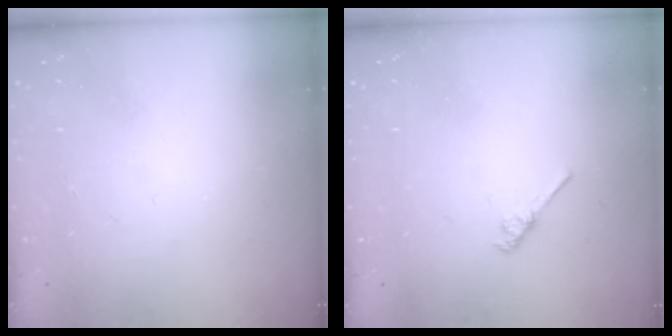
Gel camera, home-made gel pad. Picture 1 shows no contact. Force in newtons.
{"total": 2.7, "press": 2.7, "slide": 0.4}